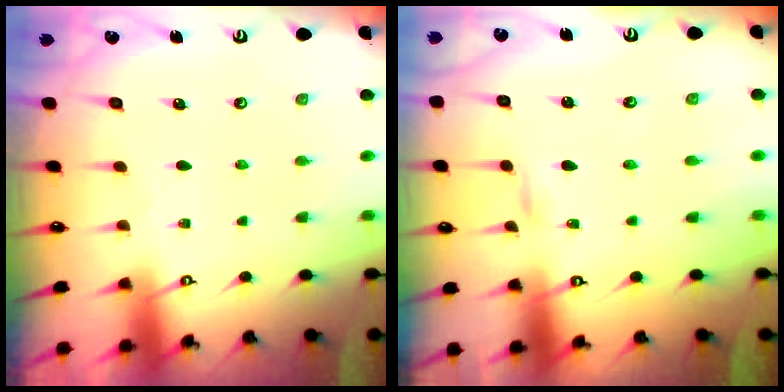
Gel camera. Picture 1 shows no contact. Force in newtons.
{"total": 2.8, "press": 2.8, "slide": 0.3}